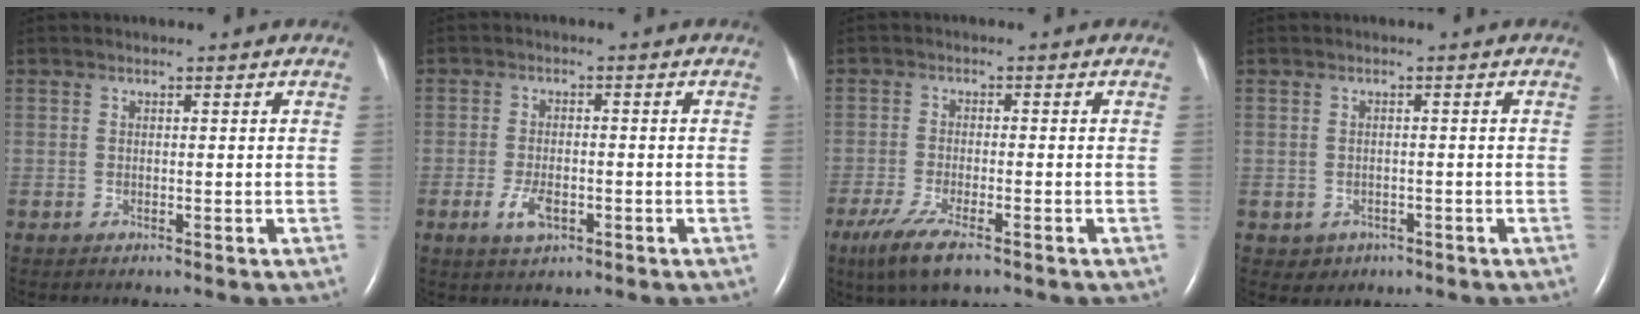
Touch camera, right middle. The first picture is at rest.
{"total": 3.9, "force": [-1.7, 1.8, 3.0], "torque": [-0.066, -0.003, -0.027]}
{"total": 6.6, "force": [-4.3, 1.4, 4.9], "torque": [-0.099, -0.018, -0.070]}
{"total": 2.2, "force": [-1.0, 2.0, 0.4], "torque": [-0.009, 0.006, -0.005]}